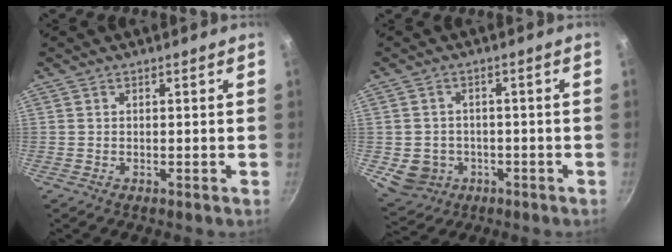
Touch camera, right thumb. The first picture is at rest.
{"total": 7.4, "force": [-1.9, 6.4, 3.0], "torque": [-0.034, 0.017, -0.012]}